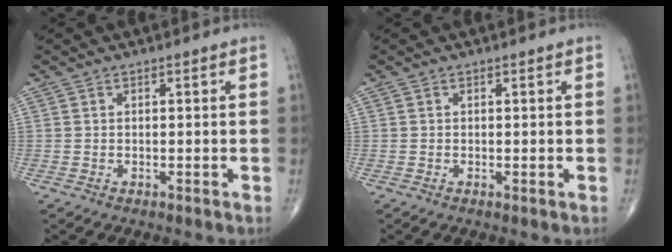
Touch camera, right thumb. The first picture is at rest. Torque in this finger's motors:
{"motor_torque": [0.43, 0.29, -0.16, -0.07, 0.01]}